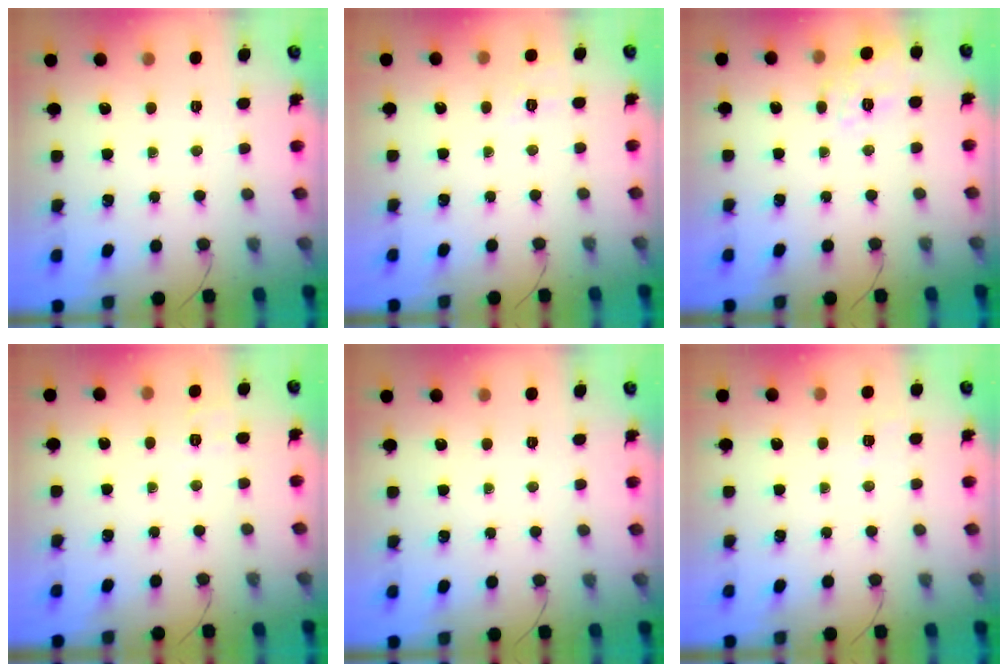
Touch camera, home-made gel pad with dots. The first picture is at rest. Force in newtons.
{"total": 7.1, "press": 6.8, "slide": 2.0}
{"total": 11.4, "press": 11.4, "slide": 0.9}
{"total": 1.9, "press": 0.8, "slide": 1.7}
{"total": 0.0}
{"total": 2.7, "press": 2.2, "slide": 1.5}